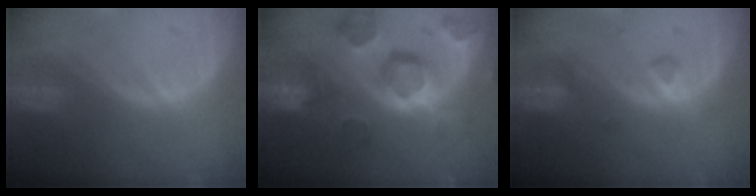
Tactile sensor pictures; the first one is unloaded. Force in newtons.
{"total": 11.4, "press": 10.1, "slide": 5.4}
{"total": 1.8, "press": 1.8, "slide": 0.1}